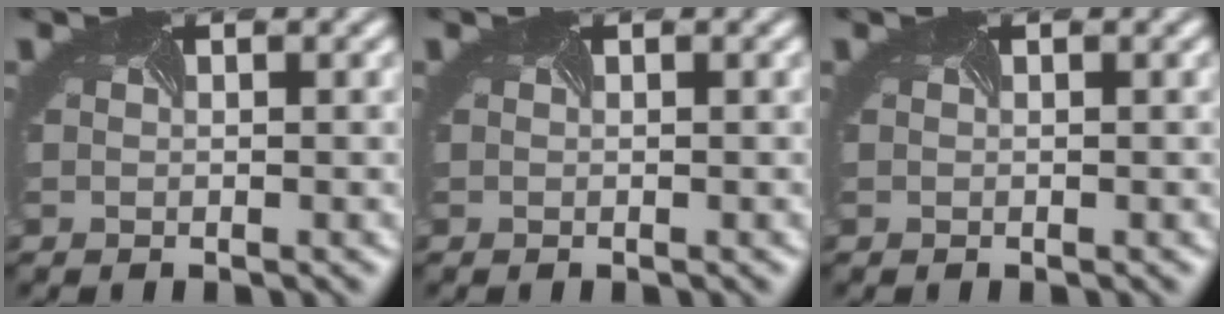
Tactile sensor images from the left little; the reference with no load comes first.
{"total": 0.0}
{"total": 0.0}